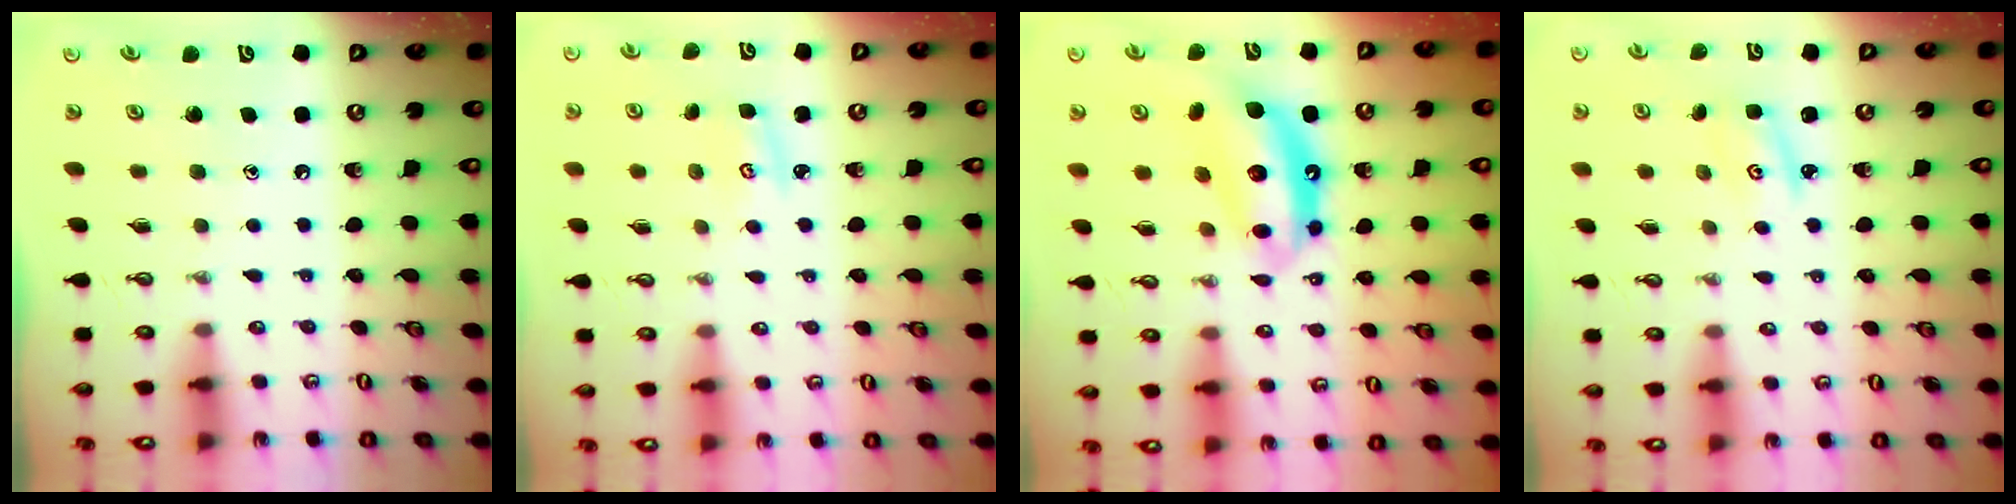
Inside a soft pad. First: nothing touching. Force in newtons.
{"total": 2.9, "press": 2.9, "slide": 0.2}
{"total": 11.7, "press": 11.7, "slide": 0.9}
{"total": 1.8, "press": 1.8, "slide": 0.1}